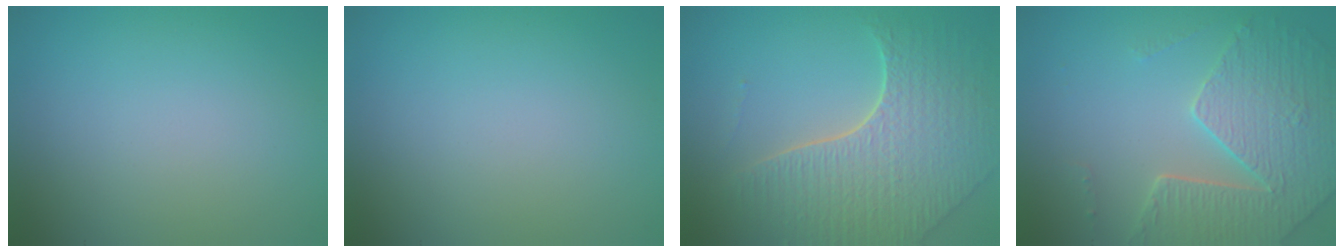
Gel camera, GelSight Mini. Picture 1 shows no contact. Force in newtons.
{"total": 0.0}
{"total": 7.6, "press": 5.3, "slide": 5.5}
{"total": 5.1, "press": 4.7, "slide": 2.1}